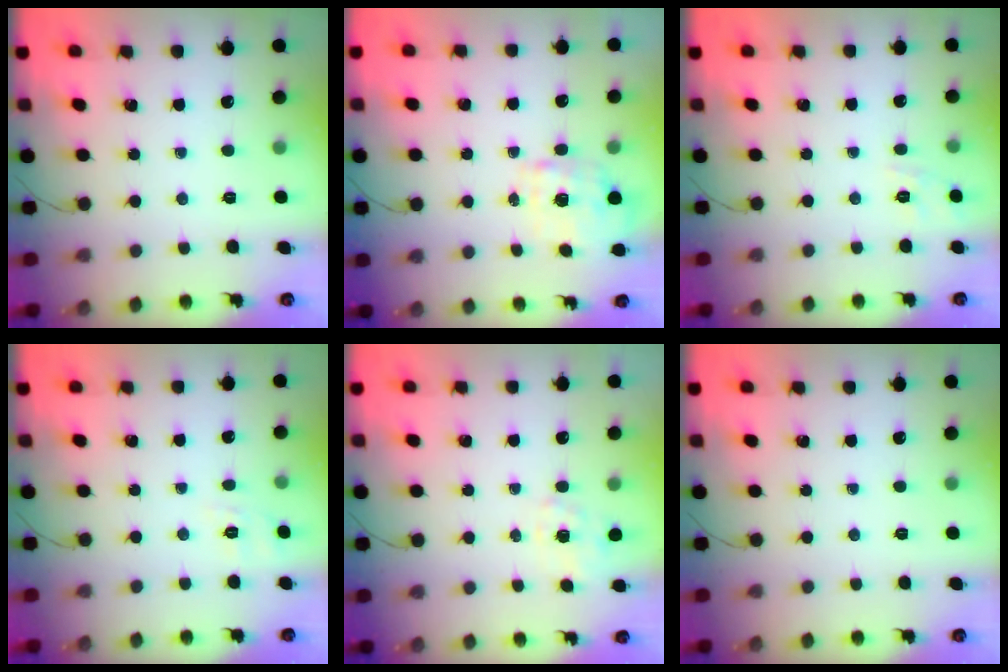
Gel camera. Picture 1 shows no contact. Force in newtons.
{"total": 1.9, "press": 1.8, "slide": 0.6}
{"total": 9.0, "press": 8.9, "slide": 1.6}
{"total": 5.8, "press": 5.5, "slide": 2.0}
{"total": 0.9, "press": 0.2, "slide": 0.9}
{"total": 0.0}